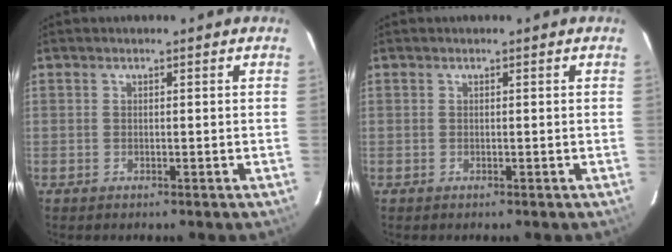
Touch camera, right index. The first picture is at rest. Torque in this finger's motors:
{"motor_torque": [0.00, 0.00, 0.02, 0.00]}